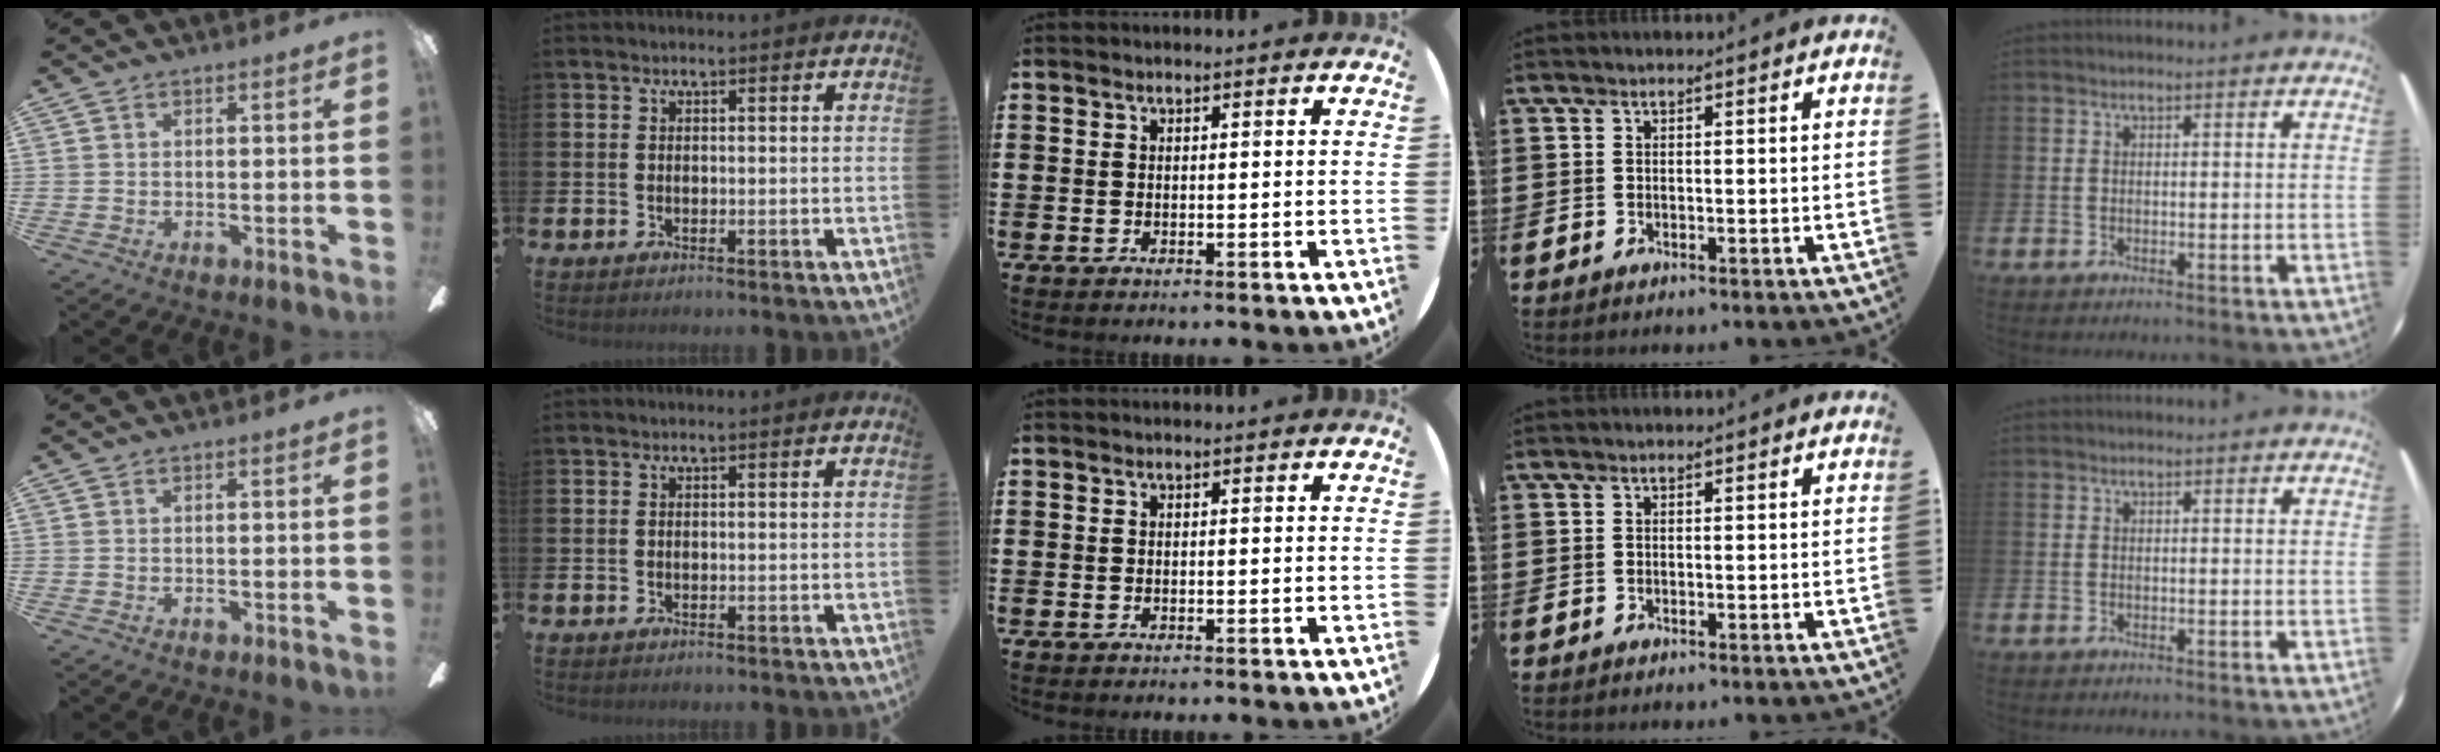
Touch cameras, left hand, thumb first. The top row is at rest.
{}